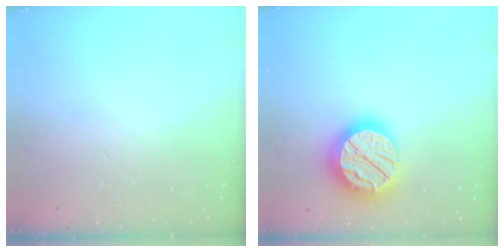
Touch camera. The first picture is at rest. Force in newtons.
{"total": 20.2, "press": 20.2, "slide": 1.5}